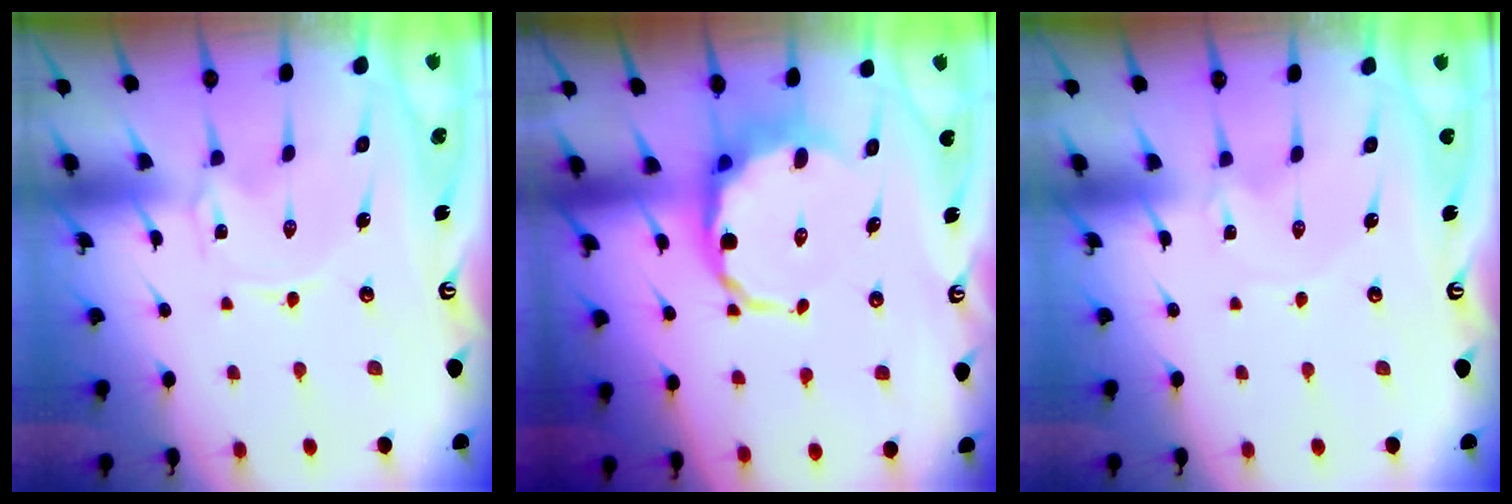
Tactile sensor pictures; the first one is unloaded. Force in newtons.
{"total": 8.9, "press": 8.5, "slide": 2.6}
{"total": 0.0}